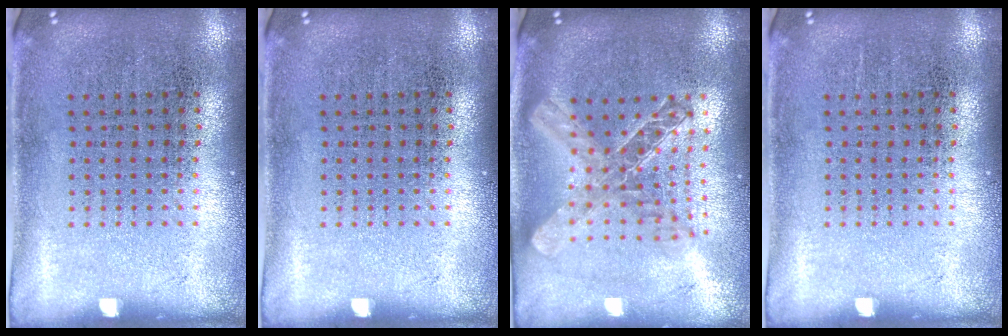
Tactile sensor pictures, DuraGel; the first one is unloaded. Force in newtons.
{"total": 0.0}
{"total": 2.0, "press": 1.7, "slide": 1.0}
{"total": 0.0}